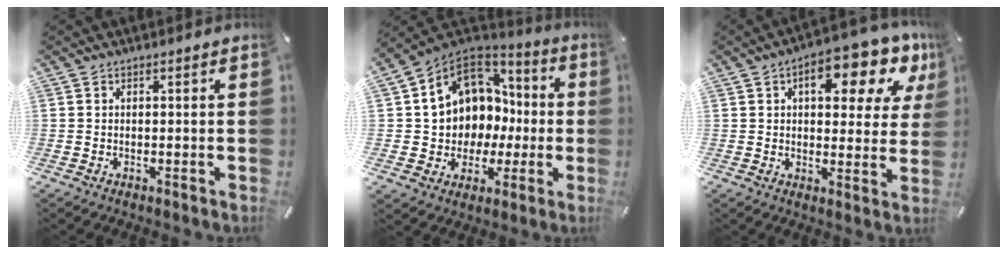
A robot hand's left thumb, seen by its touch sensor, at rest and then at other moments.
{"total": 10.5, "force": [3.2, 9.6, 2.9], "torque": [-0.072, -0.037, 0.072]}
{"total": 13.8, "force": [6.5, 6.8, 10.0], "torque": [-0.118, -0.033, 0.103]}